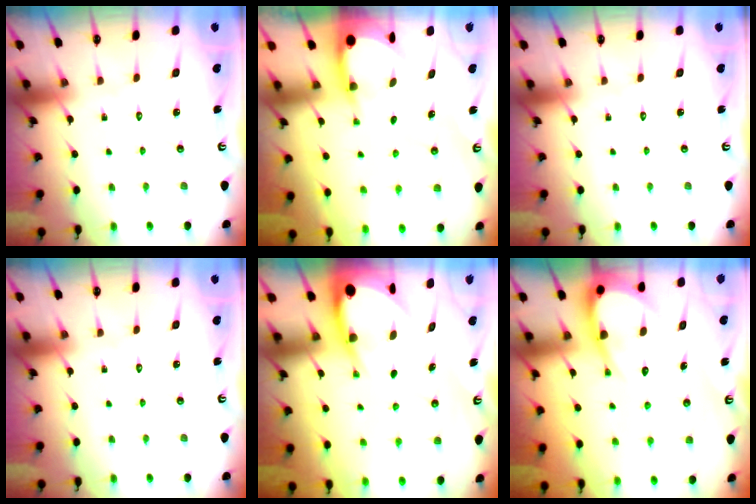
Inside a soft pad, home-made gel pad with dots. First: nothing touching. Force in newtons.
{"total": 3.4, "press": 3.4, "slide": 0.3}
{"total": 0.0}
{"total": 0.0}
{"total": 7.2, "press": 7.1, "slide": 1.0}
{"total": 8.7, "press": 8.6, "slide": 0.7}